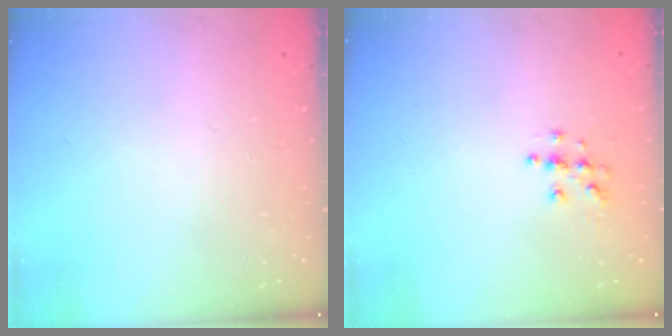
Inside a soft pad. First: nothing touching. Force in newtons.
{"total": 5.6, "press": 5.6, "slide": 0.2}